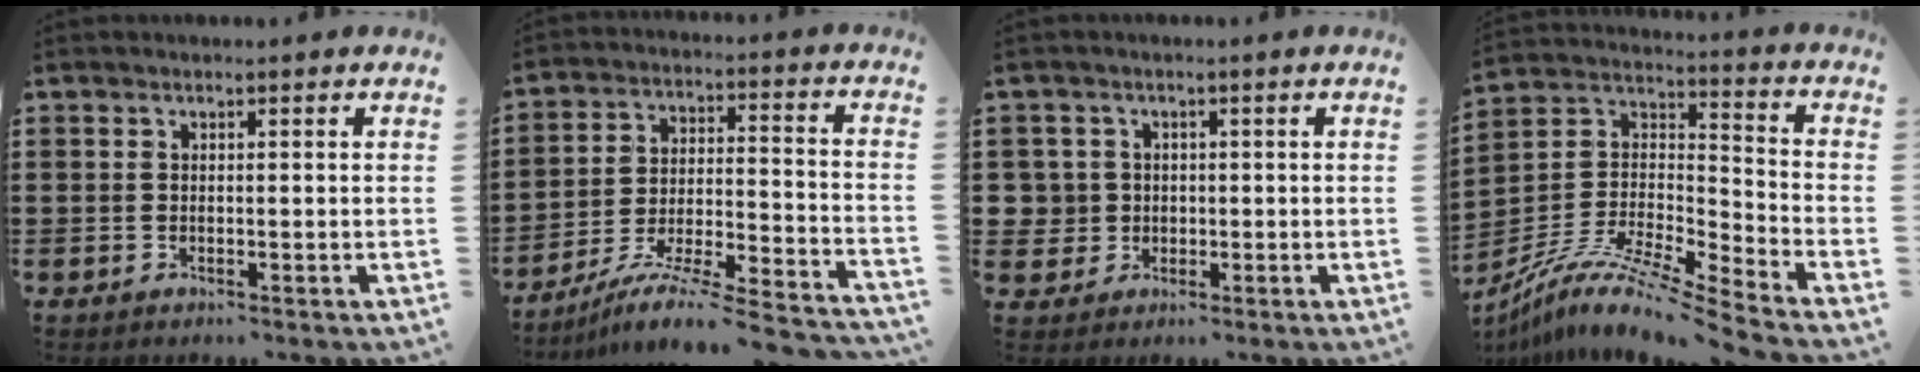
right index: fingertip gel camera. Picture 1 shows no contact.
{"total": 9.2, "force": [-8.1, 0.0, 4.5], "torque": [-0.076, -0.003, -0.162]}
{"total": 3.4, "force": [-0.3, 3.3, 0.4], "torque": [-0.033, 0.005, -0.011]}
{"total": 10.5, "force": [-8.7, 0.4, 5.9], "torque": [-0.114, -0.002, -0.176]}